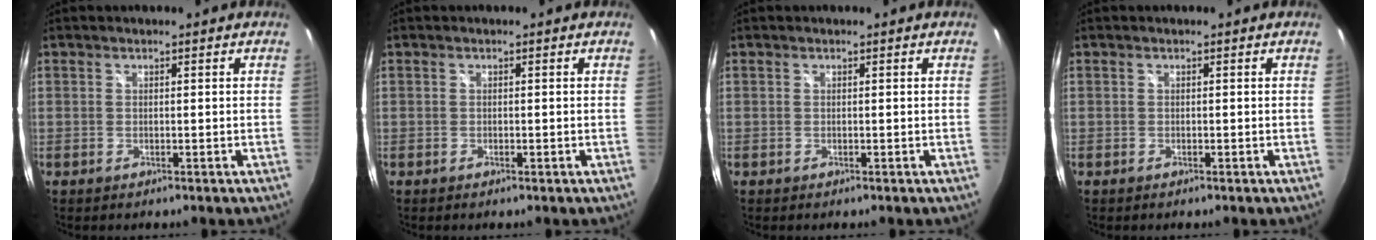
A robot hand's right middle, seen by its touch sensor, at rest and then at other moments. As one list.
[{"total": 0.0}, {"total": 0.0}, {"total": 0.0}]